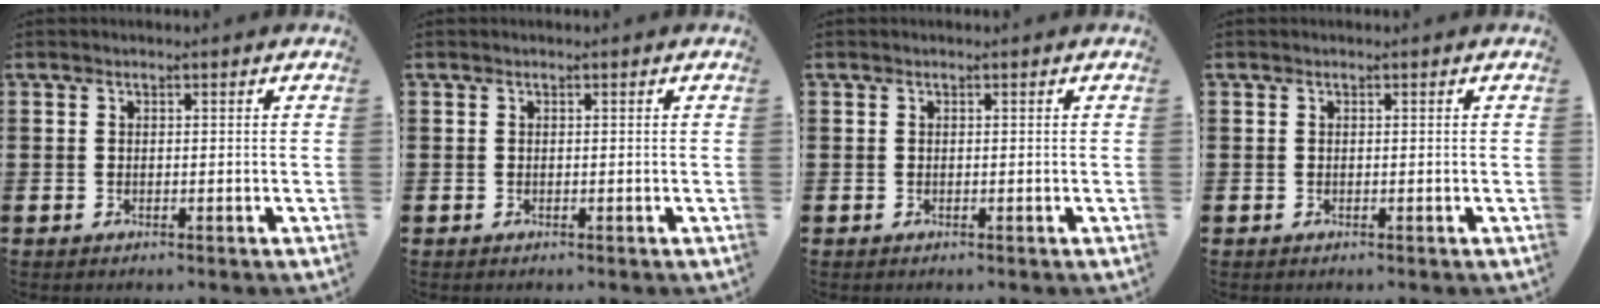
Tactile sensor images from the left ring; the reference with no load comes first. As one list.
[{"total": 0.0}, {"total": 0.0}, {"total": 0.0}]